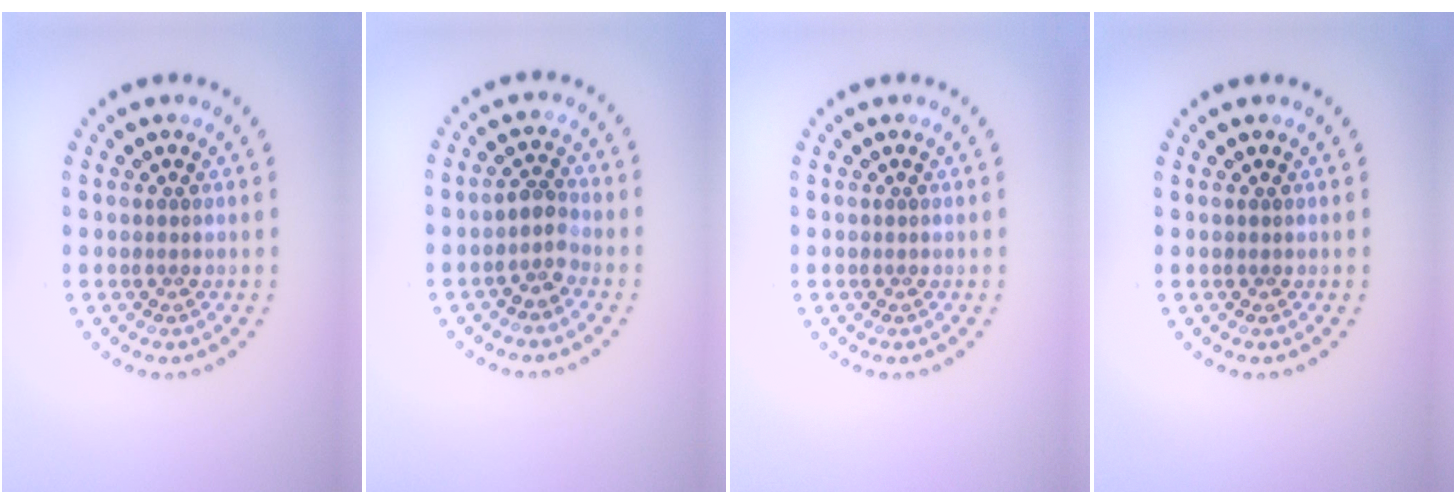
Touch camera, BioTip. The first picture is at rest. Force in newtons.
{"total": 1.9, "press": 1.5, "slide": 1.1}
{"total": 0.0}
{"total": 0.0}